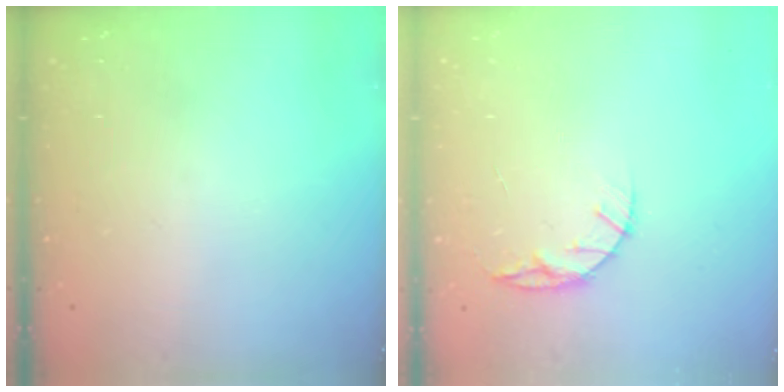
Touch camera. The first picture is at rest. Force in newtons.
{"total": 5.8, "press": 5.8, "slide": 0.6}